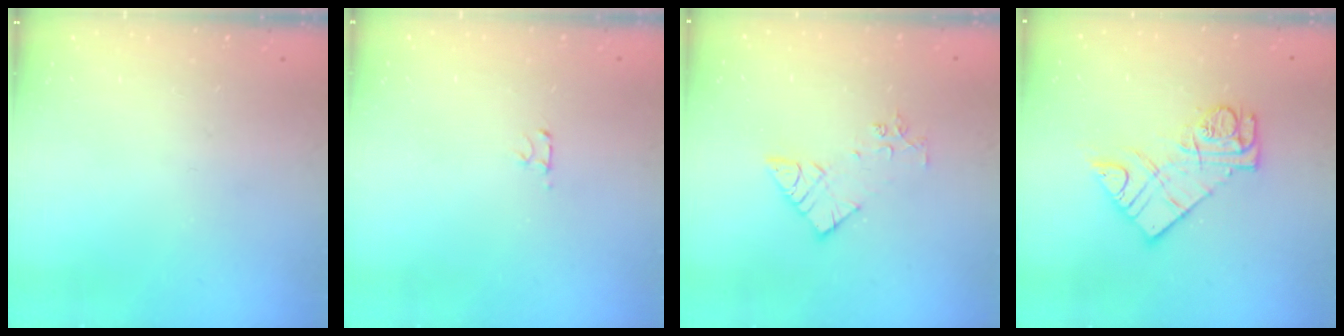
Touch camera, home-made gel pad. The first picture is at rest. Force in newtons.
{"total": 2.5, "press": 2.4, "slide": 0.3}
{"total": 8.8, "press": 8.8, "slide": 0.7}
{"total": 12.0, "press": 11.9, "slide": 1.1}